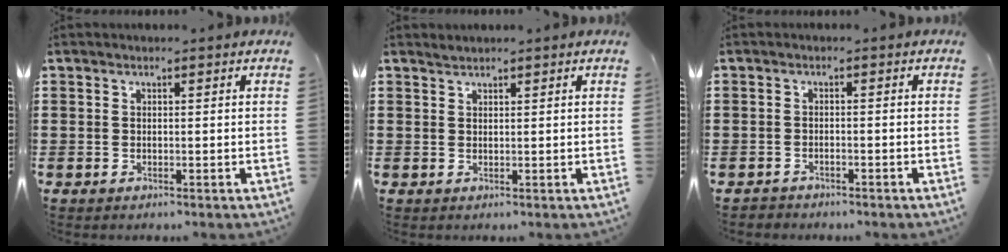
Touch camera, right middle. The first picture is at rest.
{"total": 0.9, "force": [0.9, 0.0, -0.1], "torque": [0.000, -0.003, 0.017]}
{"total": 1.2, "force": [-1.1, 0.2, 0.0], "torque": [-0.004, 0.000, -0.024]}